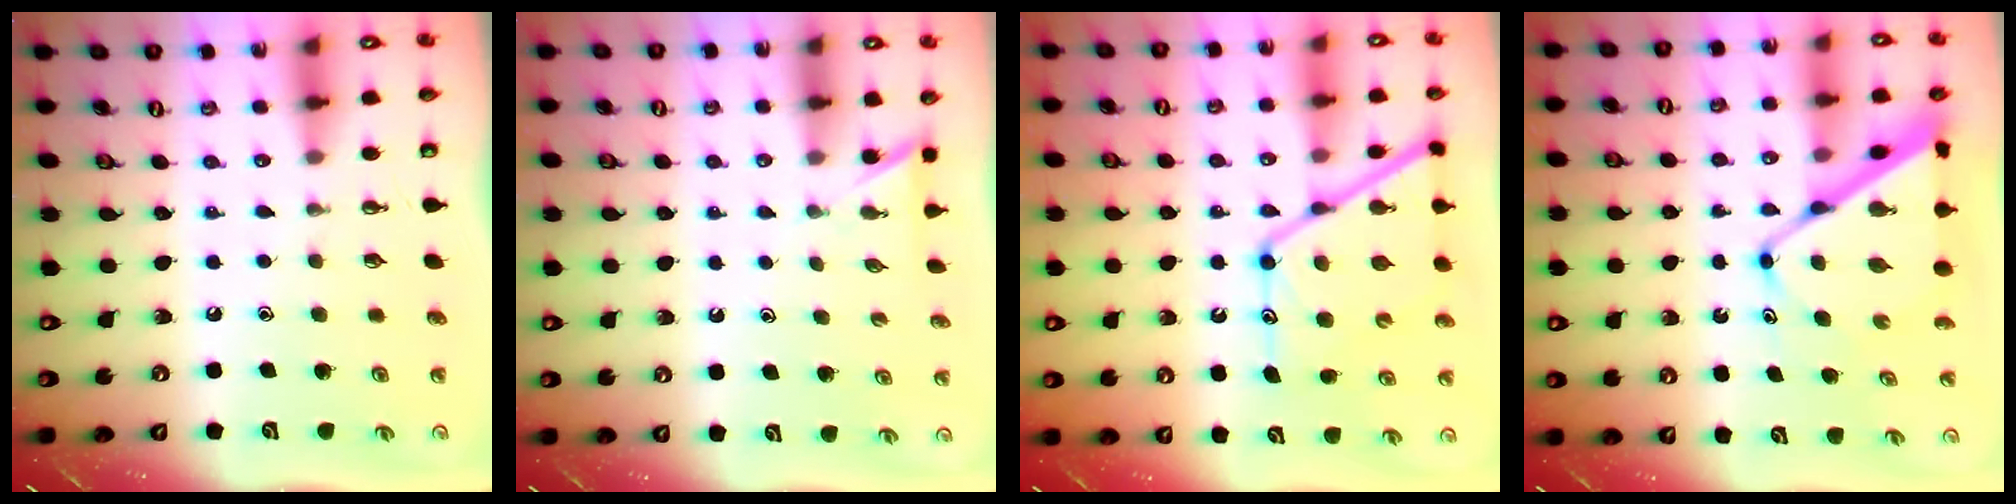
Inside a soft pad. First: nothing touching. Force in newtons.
{"total": 2.3, "press": 2.3, "slide": 0.2}
{"total": 17.1, "press": 17.0, "slide": 1.4}
{"total": 11.8, "press": 11.8, "slide": 0.8}